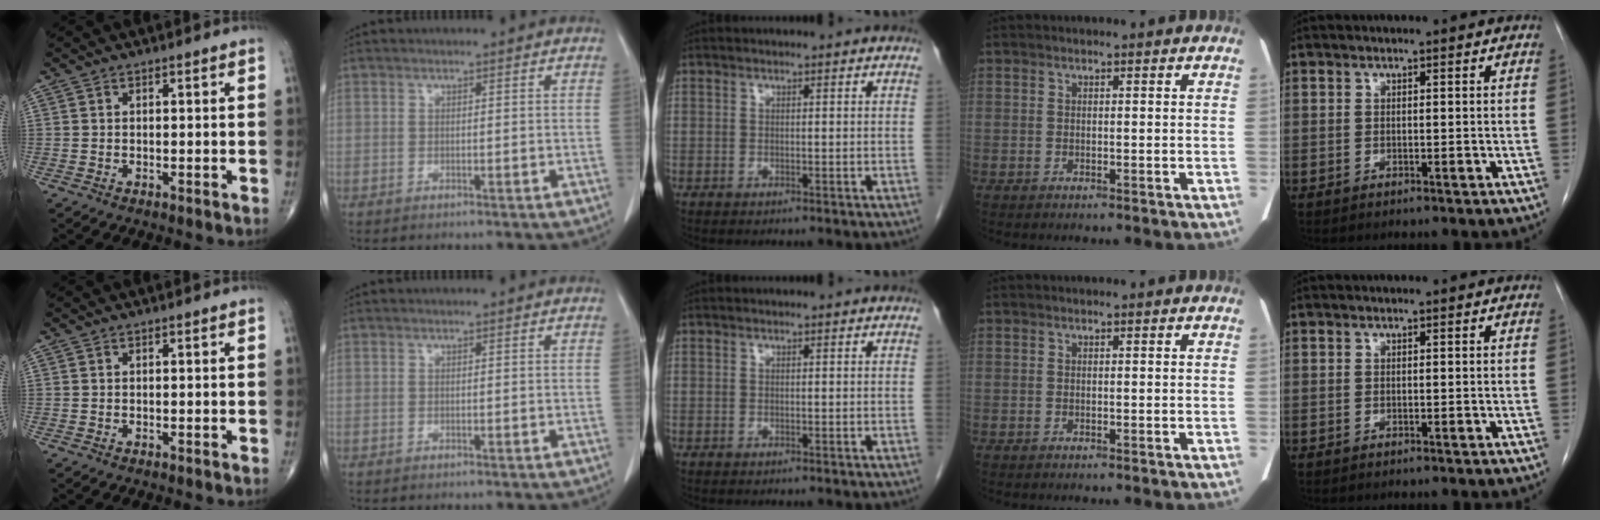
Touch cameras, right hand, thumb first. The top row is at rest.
{}